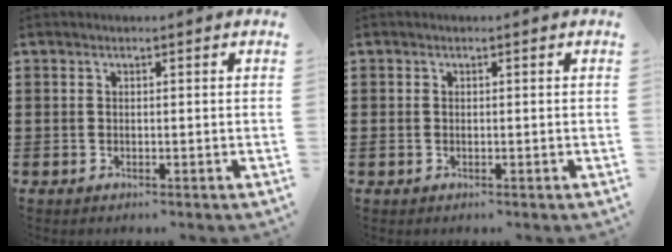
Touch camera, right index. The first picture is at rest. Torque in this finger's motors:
{"motor_torque": [0.49, 1.34, 0.08, -0.01]}